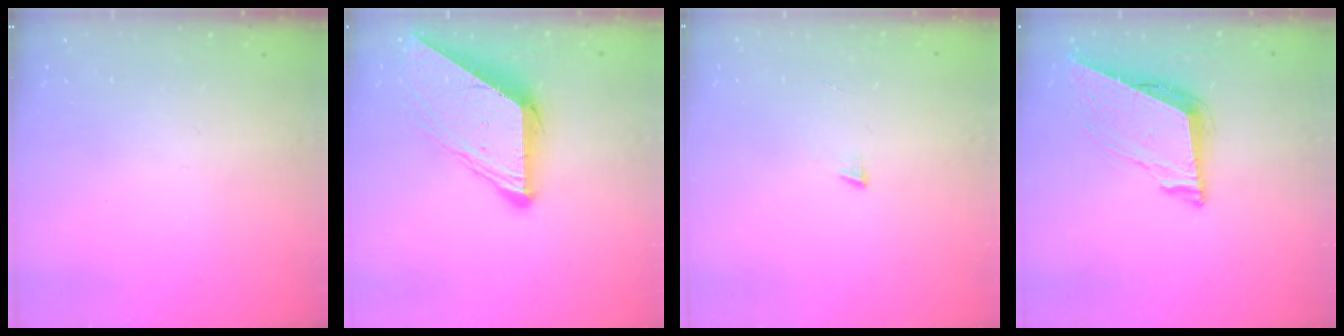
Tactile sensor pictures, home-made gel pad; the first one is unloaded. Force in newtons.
{"total": 10.3, "press": 10.3, "slide": 0.9}
{"total": 3.0, "press": 3.0, "slide": 0.3}
{"total": 9.0, "press": 8.6, "slide": 2.9}